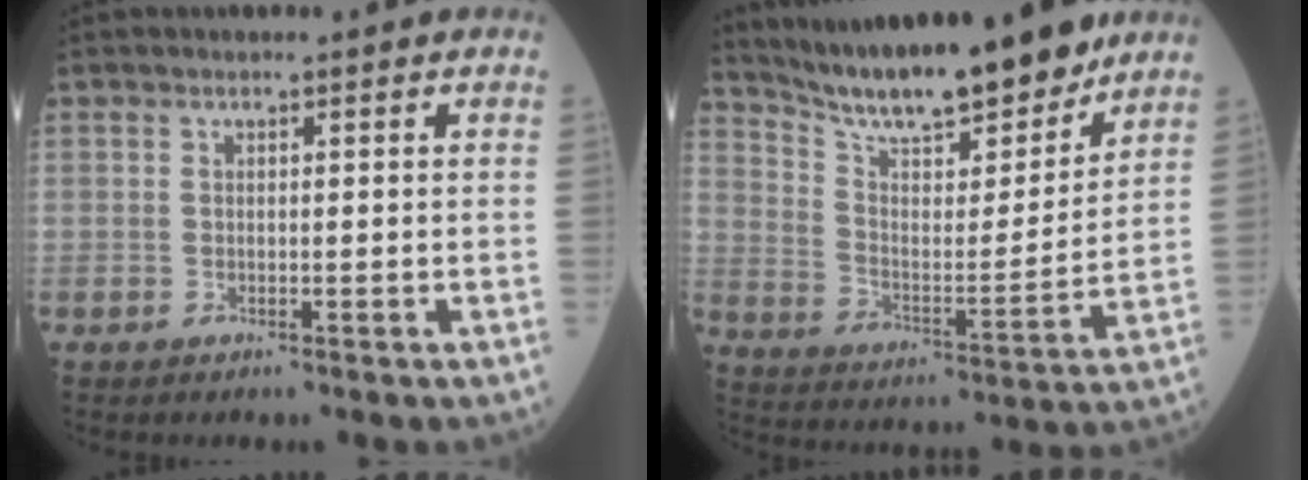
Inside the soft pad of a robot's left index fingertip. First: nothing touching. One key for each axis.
{"total": 18.8, "fx": 16.3, "fy": 2.6, "fz": 9.0, "tx": -0.151, "ty": -0.011, "tz": 0.266}